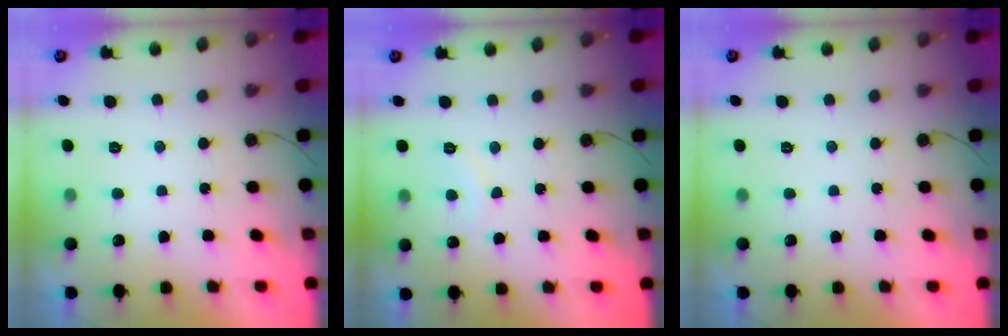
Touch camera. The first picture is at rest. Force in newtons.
{"total": 5.3, "press": 5.3, "slide": 0.3}
{"total": 0.0}